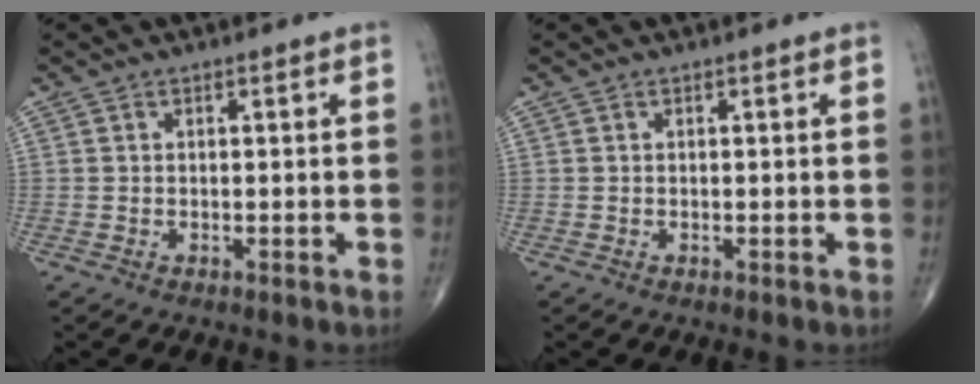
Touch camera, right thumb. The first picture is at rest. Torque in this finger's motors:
{"motor_torque": [0.02, 0.02, 0.00, 0.00, 0.00]}